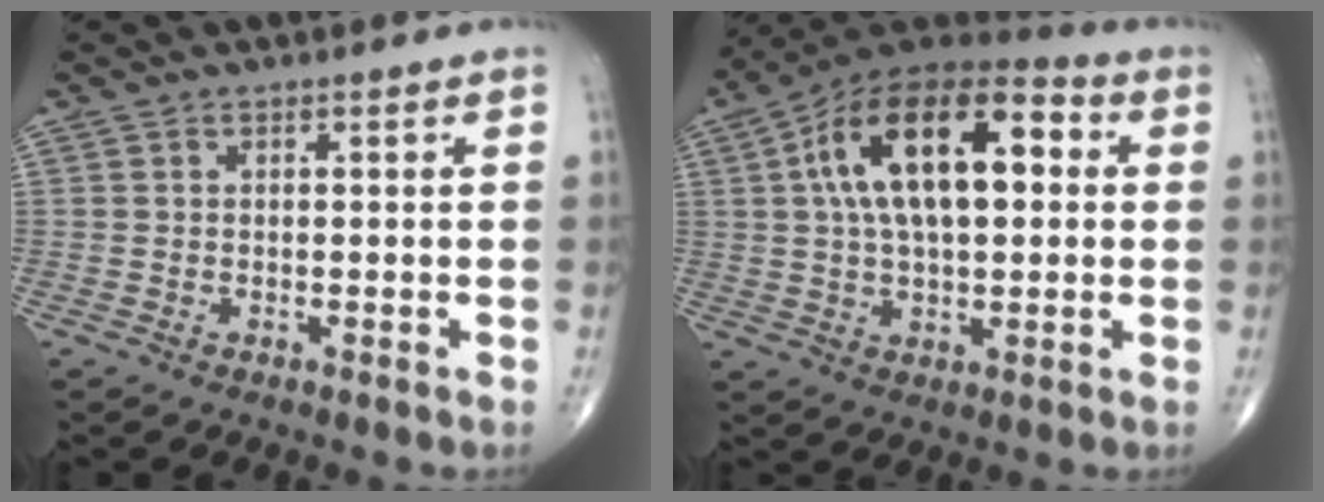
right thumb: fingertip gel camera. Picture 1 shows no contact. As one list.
[{"total": 20.9, "force": [4.0, 10.4, 17.7], "torque": [-0.286, 0.026, 0.053]}]